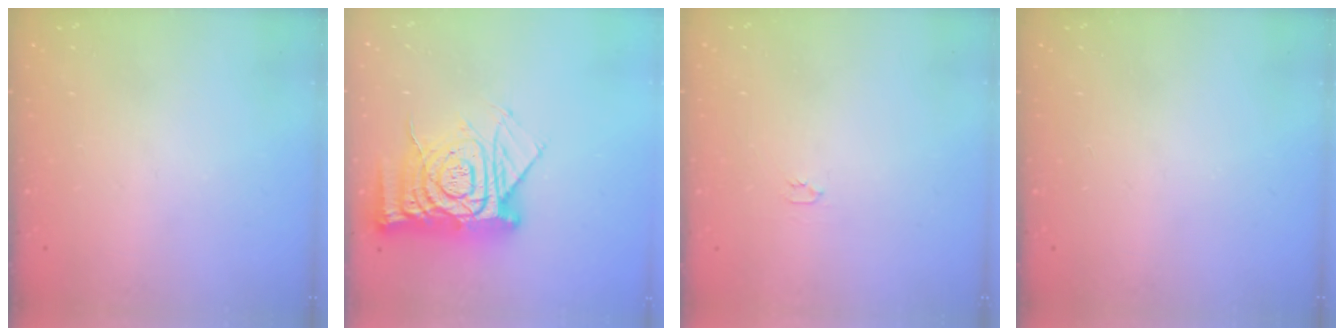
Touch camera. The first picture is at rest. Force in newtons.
{"total": 17.2, "press": 17.2, "slide": 1.7}
{"total": 2.0, "press": 2.0, "slide": 0.3}
{"total": 0.0}